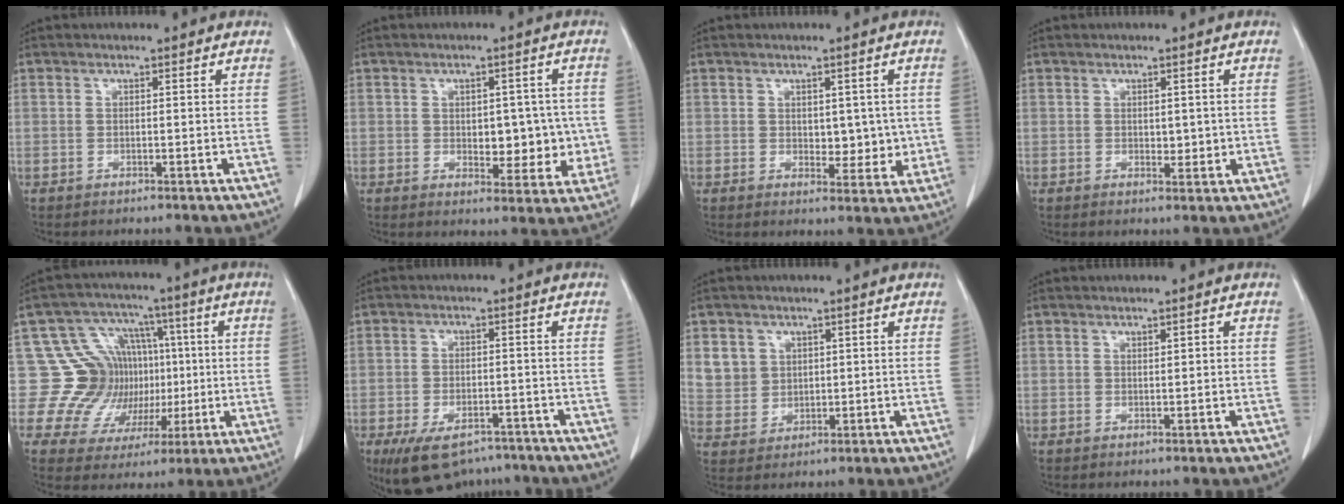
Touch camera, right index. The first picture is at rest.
{"total": 7.4, "force": [-0.3, 4.4, 6.0], "torque": [-0.060, 0.008, 0.005]}
{"total": 4.7, "force": [0.3, 2.9, 3.8], "torque": [-0.039, -0.006, 0.012]}
{"total": 2.0, "force": [0.2, 1.2, 1.5], "torque": [-0.021, -0.005, 0.006]}
{"total": 13.4, "force": [0.9, 13.0, 3.3], "torque": [-0.049, 0.069, 0.037]}
{"total": 10.4, "force": [-7.6, 5.0, 5.1], "torque": [-0.088, 0.001, -0.116]}
{"total": 5.2, "force": [2.3, 4.7, 0.8], "torque": [-0.012, 0.007, 0.056]}
{"total": 0.7, "force": [0.3, 0.0, 0.6], "torque": [-0.012, 0.000, 0.006]}